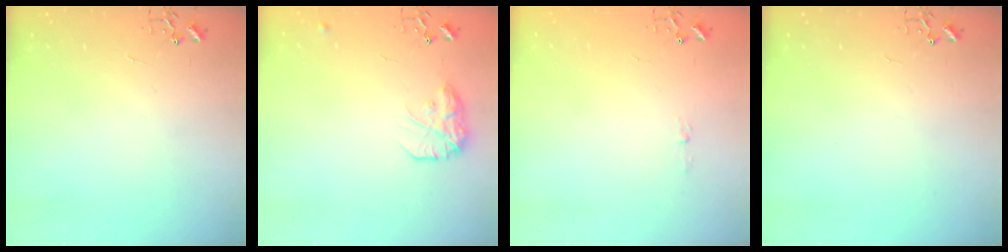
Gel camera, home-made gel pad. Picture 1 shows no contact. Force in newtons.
{"total": 11.4, "press": 11.4, "slide": 0.6}
{"total": 2.9, "press": 2.9, "slide": 0.4}
{"total": 0.0}